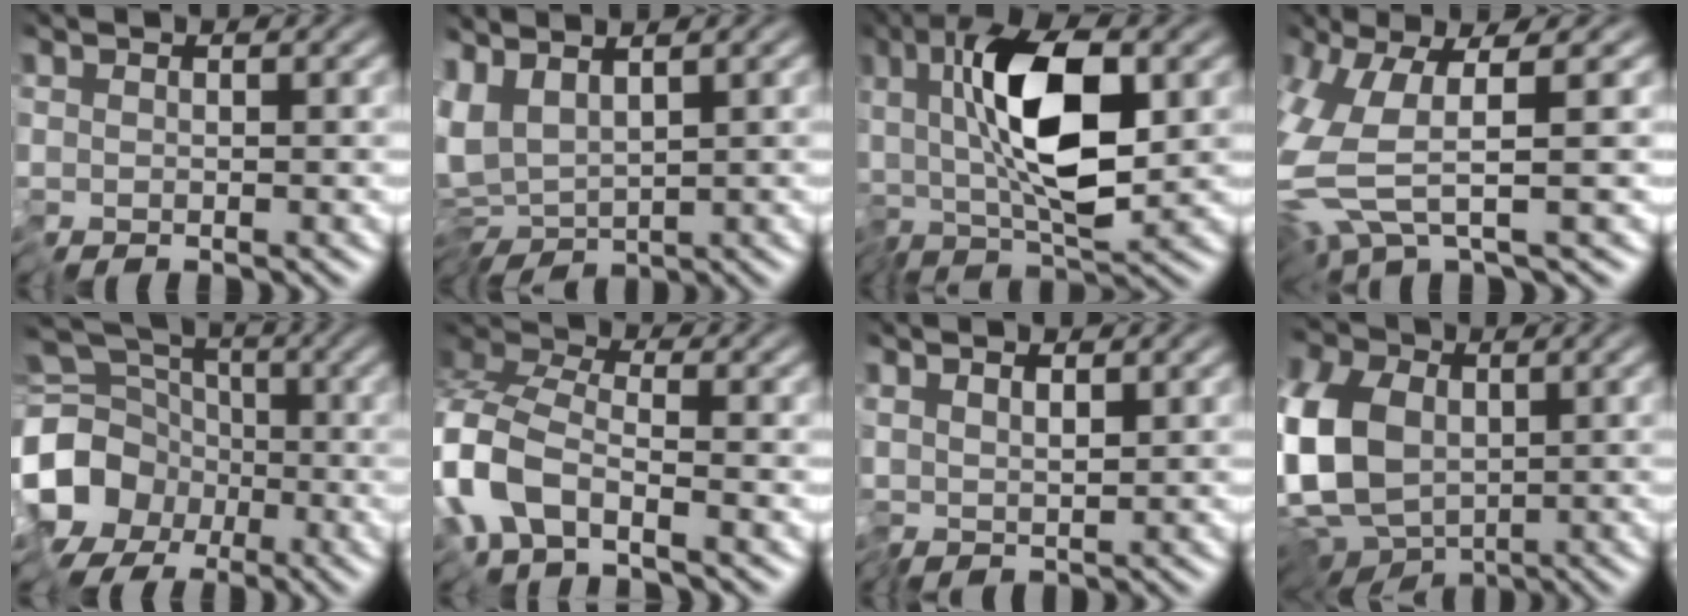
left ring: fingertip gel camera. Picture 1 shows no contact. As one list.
[{"total": 5.4, "force": [0.9, 2.7, 4.6], "torque": [-0.101, -0.006, 0.029]}, {"total": 8.9, "force": [1.0, 3.3, 8.2], "torque": [-0.148, 0.010, 0.012]}, {"total": 5.6, "force": [-0.4, 1.4, 5.4], "torque": [-0.145, -0.012, -0.005]}, {"total": 12.0, "force": [-4.3, 10.0, 4.9], "torque": [-0.117, -0.011, -0.101]}, {"total": 6.3, "force": [-3.5, 2.9, 4.4], "torque": [-0.111, 0.009, -0.087]}, {"total": 1.9, "force": [1.1, 0.6, 1.5], "torque": [-0.035, 0.005, 0.022]}, {"total": 12.2, "force": [0.2, 8.8, 8.6], "torque": [-0.203, -0.022, 0.009]}]